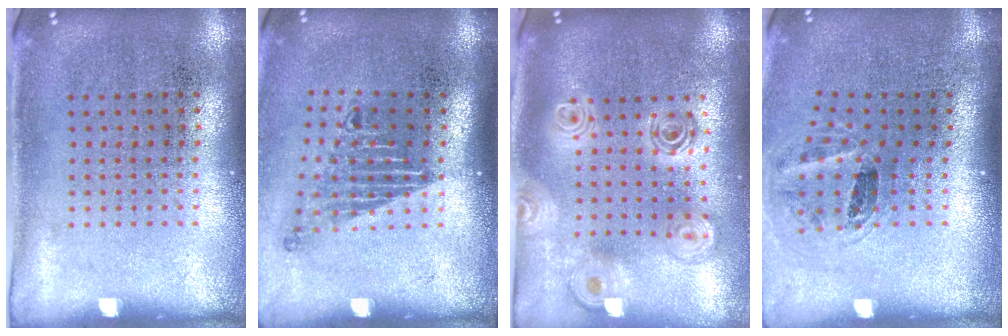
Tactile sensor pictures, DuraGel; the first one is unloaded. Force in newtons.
{"total": 1.7, "press": 1.2, "slide": 1.2}
{"total": 2.2, "press": 1.8, "slide": 1.4}
{"total": 1.2, "press": 1.0, "slide": 0.6}